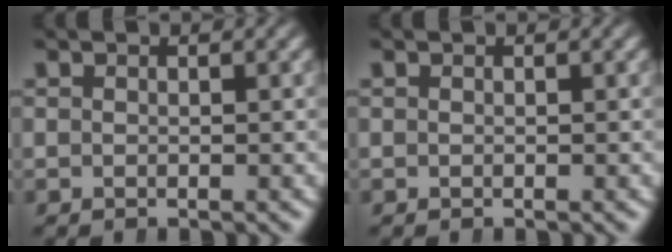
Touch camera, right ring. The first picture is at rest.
{"total": 0.0}